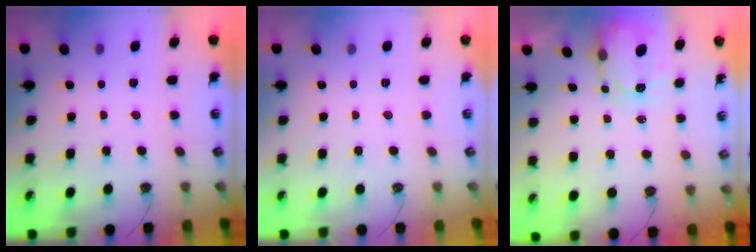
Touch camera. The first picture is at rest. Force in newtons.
{"total": 0.0}
{"total": 3.3, "press": 3.3, "slide": 0.4}